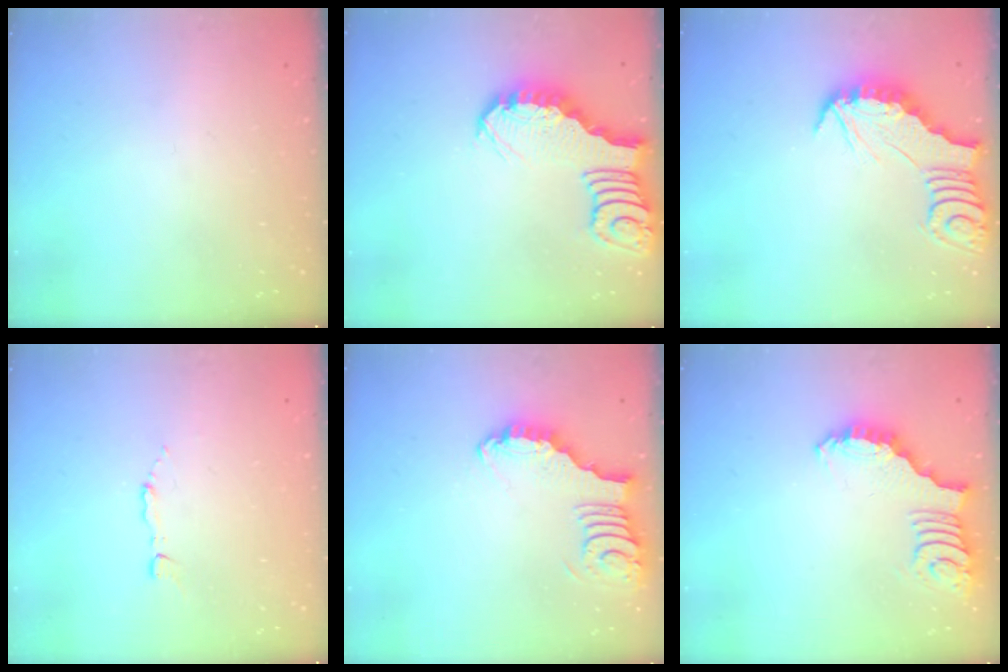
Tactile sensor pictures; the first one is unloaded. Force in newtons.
{"total": 3.0, "press": 3.0, "slide": 0.3}
{"total": 2.7, "press": 2.7, "slide": 0.3}
{"total": 1.8, "press": 1.8, "slide": 0.2}
{"total": 3.0, "press": 2.9, "slide": 0.3}
{"total": 2.6, "press": 2.5, "slide": 0.5}